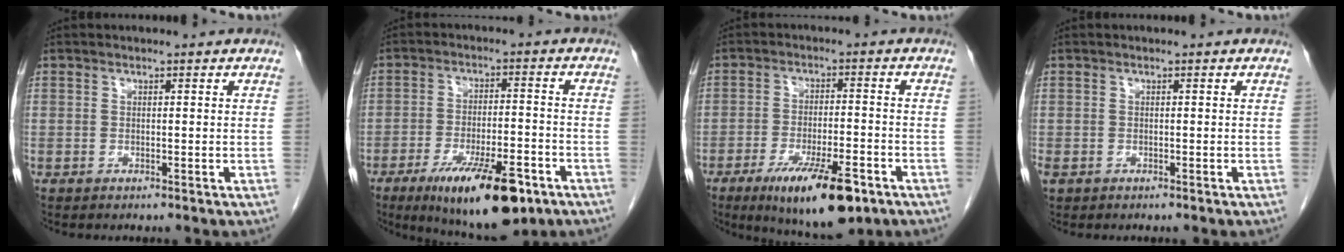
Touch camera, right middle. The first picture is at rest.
{"total": 14.9, "force": [-8.8, 3.9, 11.4], "torque": [-0.171, -0.018, -0.132]}
{"total": 12.8, "force": [-7.4, 3.0, 10.0], "torque": [-0.162, -0.021, -0.111]}
{"total": 0.8, "force": [-0.3, 0.6, 0.4], "torque": [-0.012, 0.001, -0.001]}